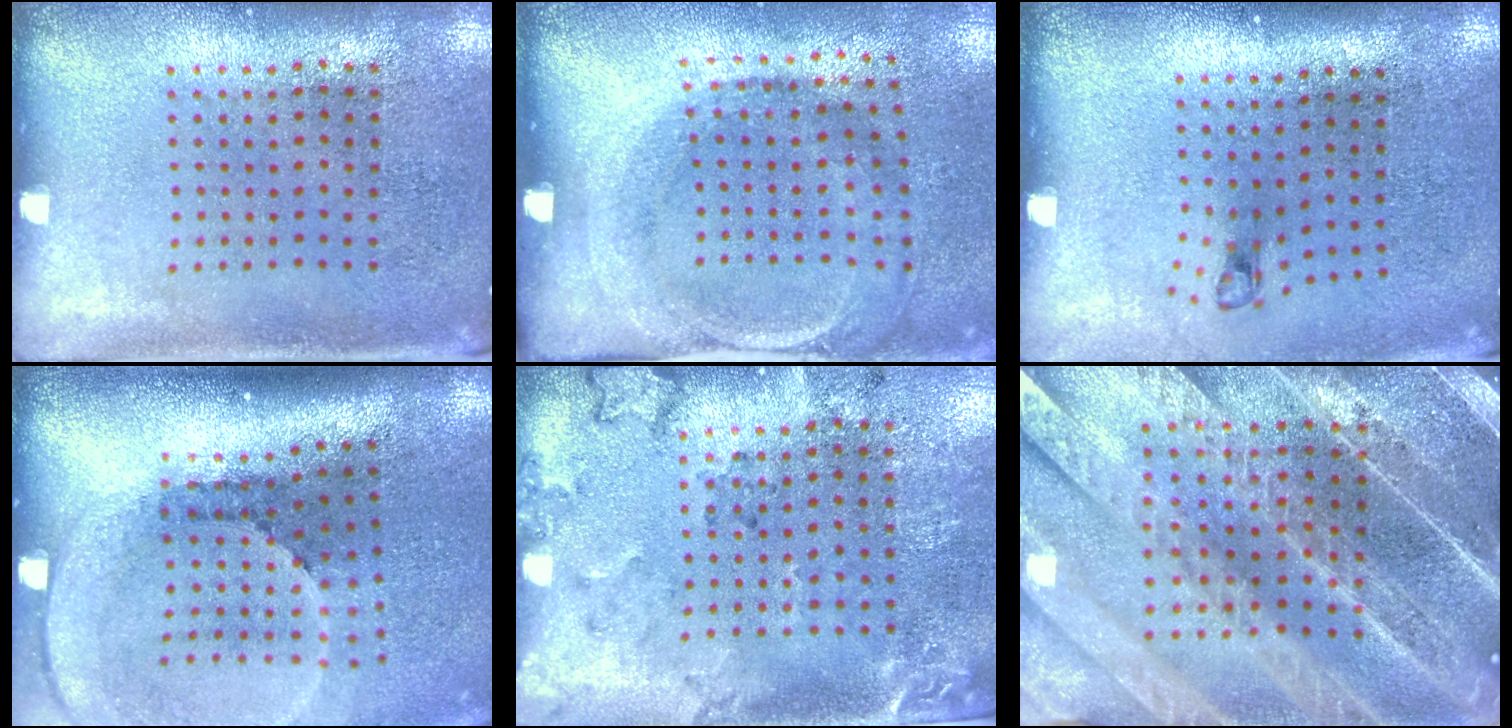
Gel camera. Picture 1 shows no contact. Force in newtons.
{"total": 1.8, "press": 1.2, "slide": 1.4}
{"total": 0.7, "press": 0.3, "slide": 0.6}
{"total": 2.6, "press": 1.8, "slide": 1.8}
{"total": 2.0, "press": 1.5, "slide": 1.4}
{"total": 5.3, "press": 4.5, "slide": 2.8}